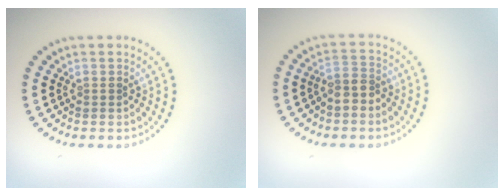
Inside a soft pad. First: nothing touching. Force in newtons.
{"total": 2.2, "press": 1.9, "slide": 1.2}